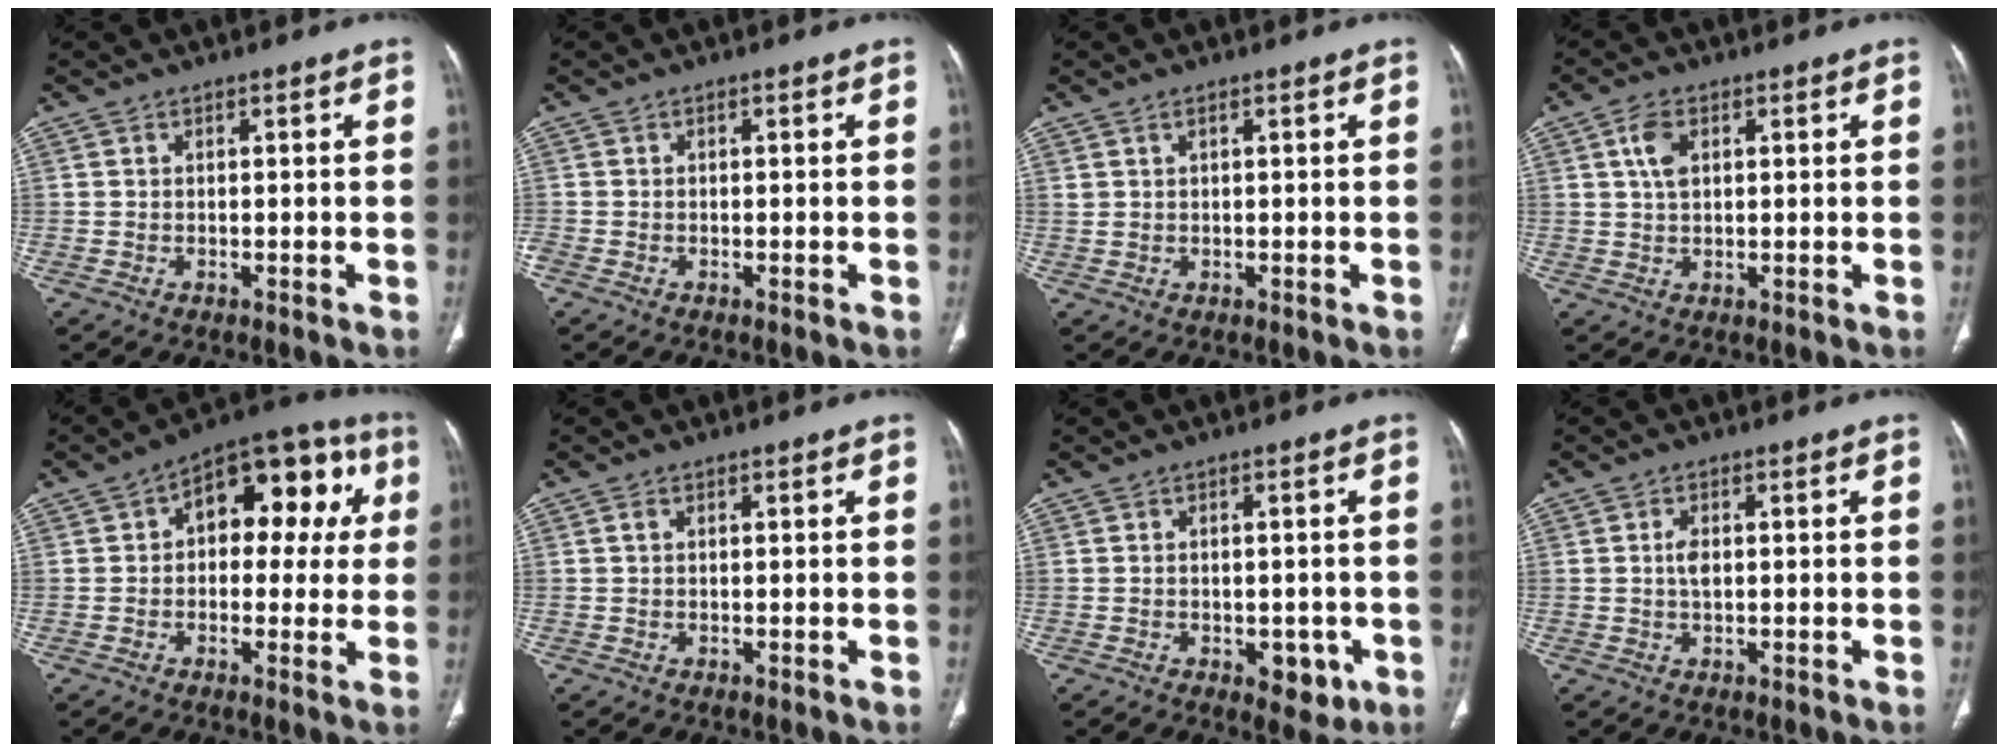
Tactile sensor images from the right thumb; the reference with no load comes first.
{"total": 0.6, "force": [-0.1, 0.4, 0.4], "torque": [-0.010, -0.001, -0.002]}
{"total": 1.4, "force": [0.9, 0.6, 0.9], "torque": [-0.018, 0.000, 0.021]}
{"total": 4.6, "force": [1.6, 2.7, 3.4], "torque": [-0.068, 0.001, 0.032]}
{"total": 16.0, "force": [3.5, 9.4, 12.5], "torque": [-0.107, 0.037, 0.039]}
{"total": 1.0, "force": [0.4, 0.5, 0.7], "torque": [-0.017, 0.007, 0.009]}
{"total": 5.1, "force": [-1.7, 3.1, 3.7], "torque": [-0.022, 0.005, -0.010]}
{"total": 2.5, "force": [0.3, 1.3, 2.0], "torque": [-0.039, 0.000, 0.006]}